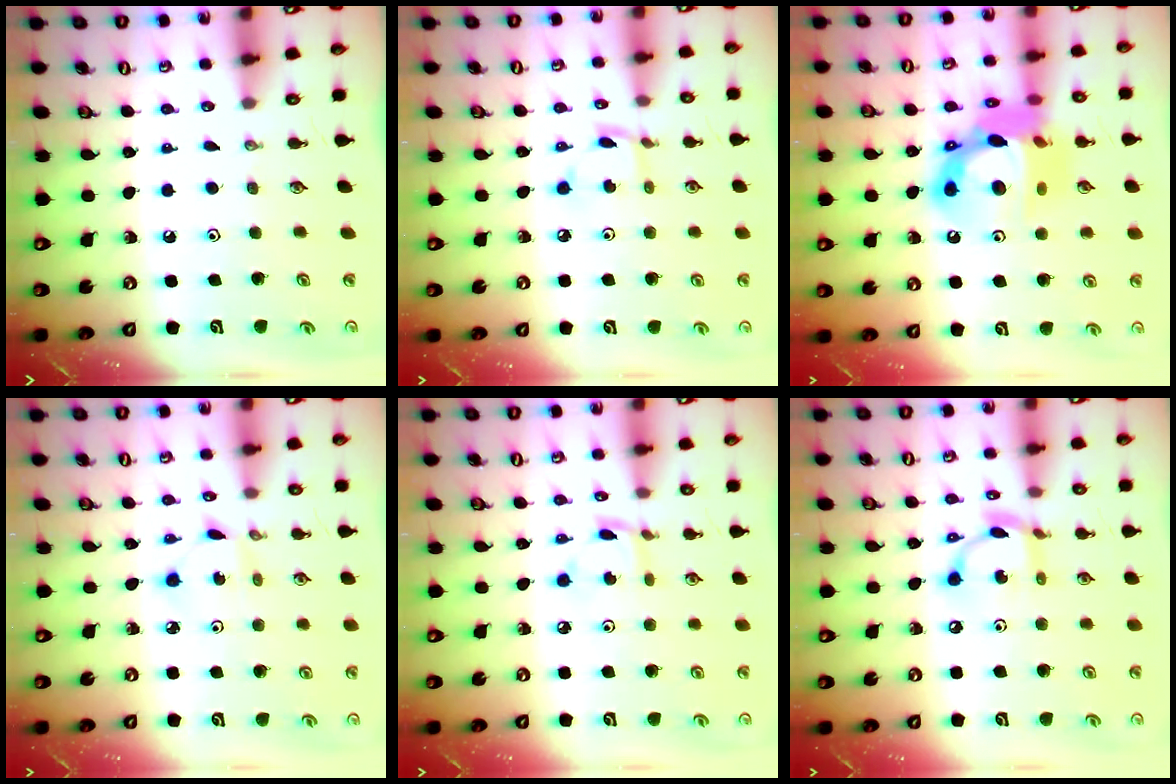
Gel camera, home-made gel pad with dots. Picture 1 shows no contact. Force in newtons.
{"total": 2.6, "press": 2.6, "slide": 0.1}
{"total": 16.5, "press": 16.4, "slide": 1.6}
{"total": 1.5, "press": 1.5, "slide": 0.1}
{"total": 2.6, "press": 2.6, "slide": 0.3}
{"total": 9.2, "press": 9.2, "slide": 0.3}